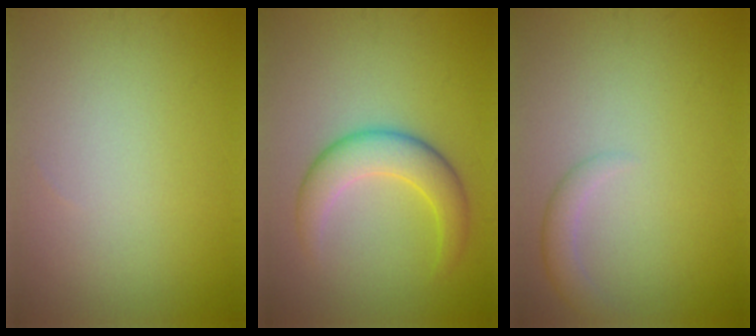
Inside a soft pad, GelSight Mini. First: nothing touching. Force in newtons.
{"total": 3.8, "press": 3.8, "slide": 0.0}
{"total": 1.7, "press": 1.7, "slide": 0.1}